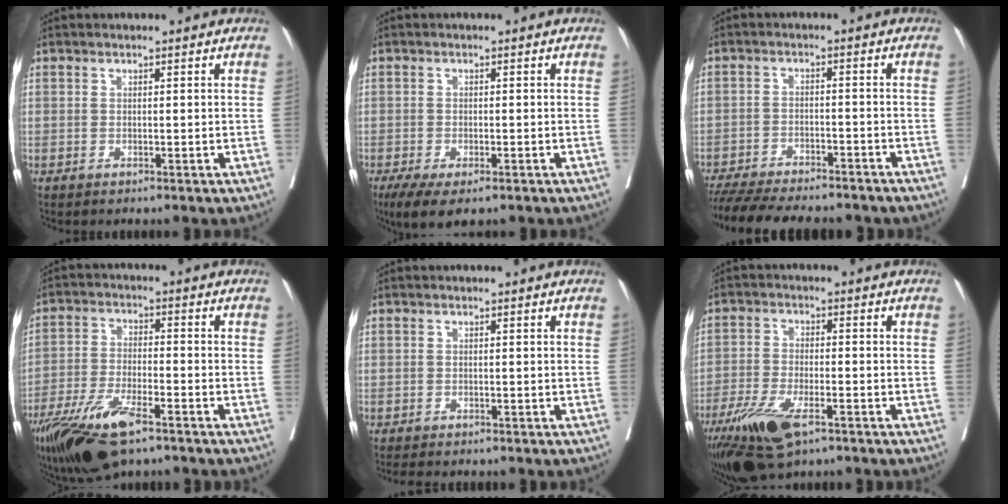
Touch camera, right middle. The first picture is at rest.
{"total": 6.3, "force": [-4.2, 2.1, 4.2], "torque": [-0.066, -0.015, -0.067]}
{"total": 17.7, "force": [-15.7, 3.5, 7.5], "torque": [-0.160, -0.024, -0.219]}
{"total": 13.2, "force": [-8.5, 3.4, 9.5], "torque": [-0.186, -0.030, -0.152]}
{"total": 2.5, "force": [-2.1, 0.9, 0.9], "torque": [-0.016, -0.007, -0.029]}
{"total": 10.8, "force": [-6.5, 3.2, 8.0], "torque": [-0.153, -0.022, -0.115]}